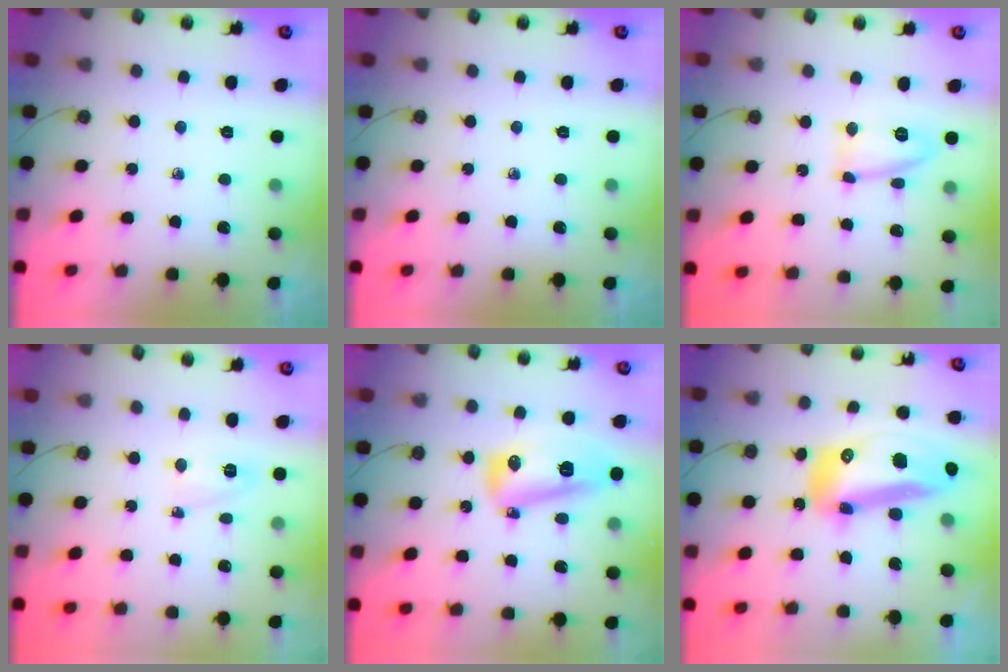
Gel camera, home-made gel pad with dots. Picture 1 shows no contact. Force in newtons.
{"total": 0.0}
{"total": 11.2, "press": 11.1, "slide": 0.9}
{"total": 3.9, "press": 3.9, "slide": 0.7}
{"total": 12.5, "press": 12.5, "slide": 1.0}
{"total": 19.9, "press": 19.7, "slide": 2.5}